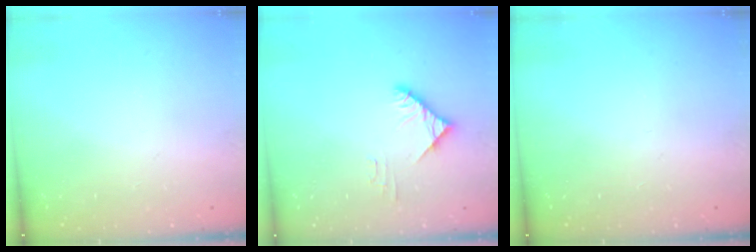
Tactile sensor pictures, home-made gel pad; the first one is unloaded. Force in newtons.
{"total": 5.6, "press": 5.6, "slide": 0.6}
{"total": 0.0}